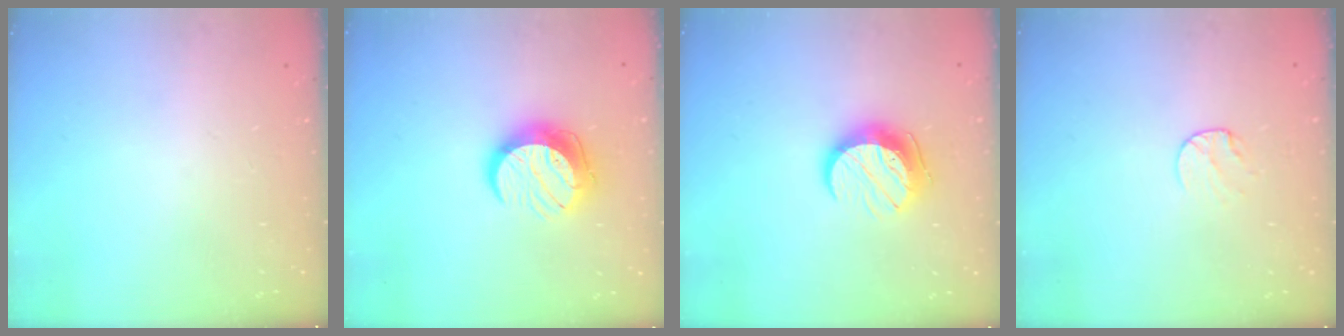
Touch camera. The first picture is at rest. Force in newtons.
{"total": 12.1, "press": 12.1, "slide": 0.6}
{"total": 11.2, "press": 11.1, "slide": 1.4}
{"total": 5.3, "press": 5.3, "slide": 0.6}